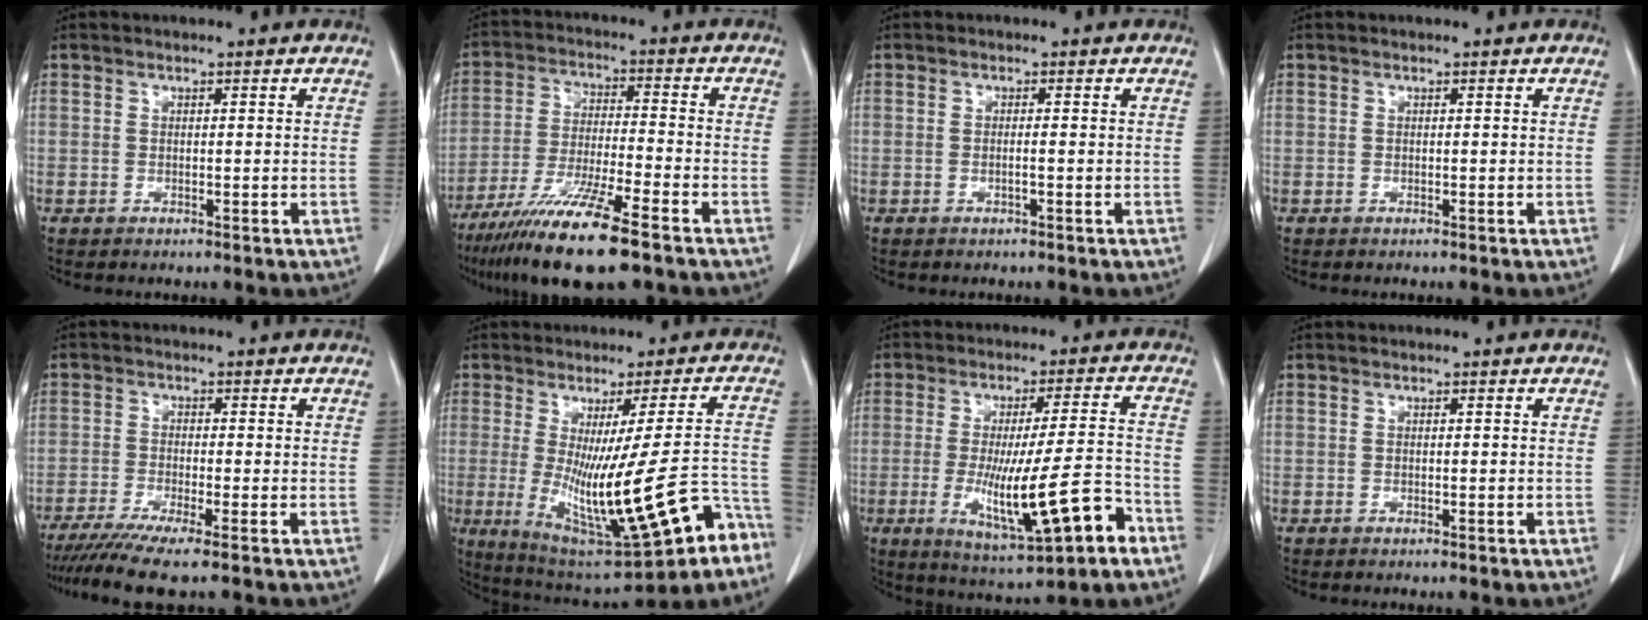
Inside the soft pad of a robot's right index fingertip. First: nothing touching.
{"total": 13.7, "force": [-9.4, 0.5, 10.0], "torque": [-0.199, -0.040, -0.168]}
{"total": 0.8, "force": [-0.3, -0.1, 0.8], "torque": [-0.014, 0.000, -0.004]}
{"total": 0.0}
{"total": 6.5, "force": [-5.0, -0.8, 4.0], "torque": [-0.065, -0.017, -0.086]}
{"total": 21.3, "force": [-8.7, 3.5, 19.1], "torque": [-0.278, -0.018, -0.112]}
{"total": 15.0, "force": [-5.4, 1.1, 13.9], "torque": [-0.240, -0.018, -0.074]}
{"total": 0.0}